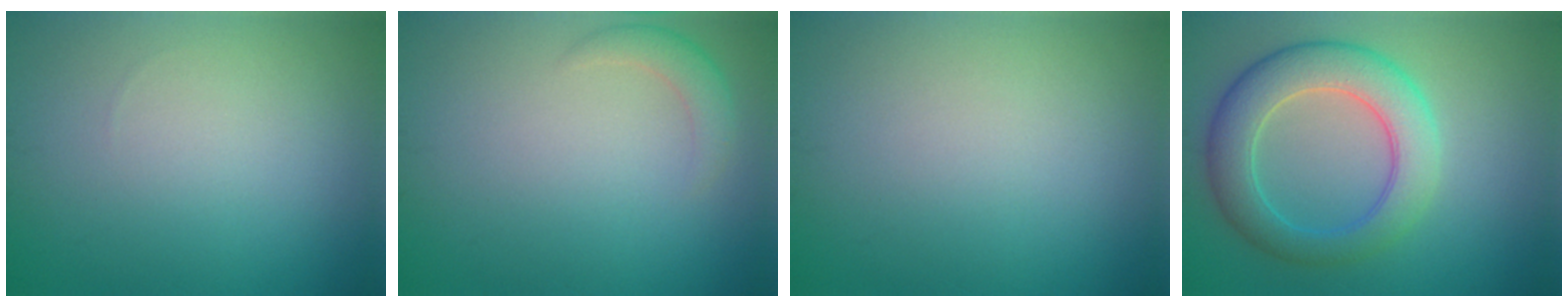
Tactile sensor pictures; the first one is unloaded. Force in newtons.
{"total": 1.8, "press": 1.8, "slide": 0.1}
{"total": 0.0}
{"total": 6.6, "press": 6.6, "slide": 0.2}